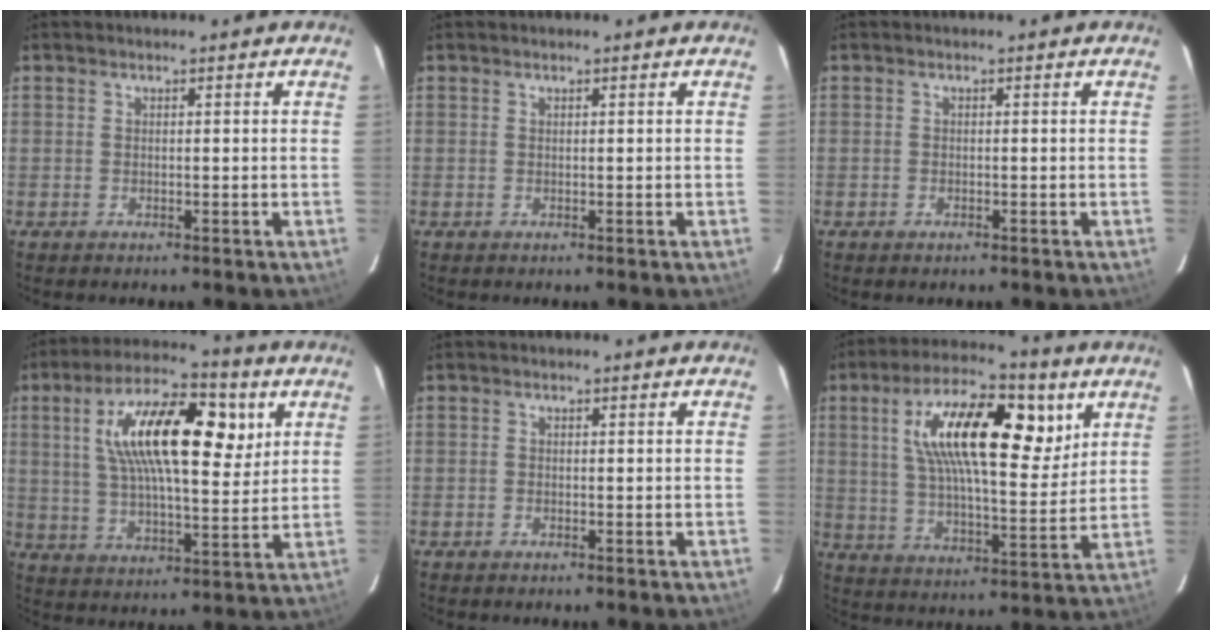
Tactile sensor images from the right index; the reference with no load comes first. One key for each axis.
{"total": 0.0}
{"total": 0.9, "fx": -0.6, "fy": 0.5, "fz": 0.3, "tx": -0.003, "ty": -0.001, "tz": -0.011}
{"total": 19.0, "fx": 6.5, "fy": 7.3, "fz": 16.4, "tx": -0.292, "ty": 0.028, "tz": 0.104}
{"total": 0.5, "fx": -0.4, "fy": 0.3, "fz": 0.1, "tx": 0.000, "ty": 0.000, "tz": -0.010}
{"total": 20.0, "fx": 7.8, "fy": 7.7, "fz": 16.7, "tx": -0.291, "ty": 0.019, "tz": 0.123}